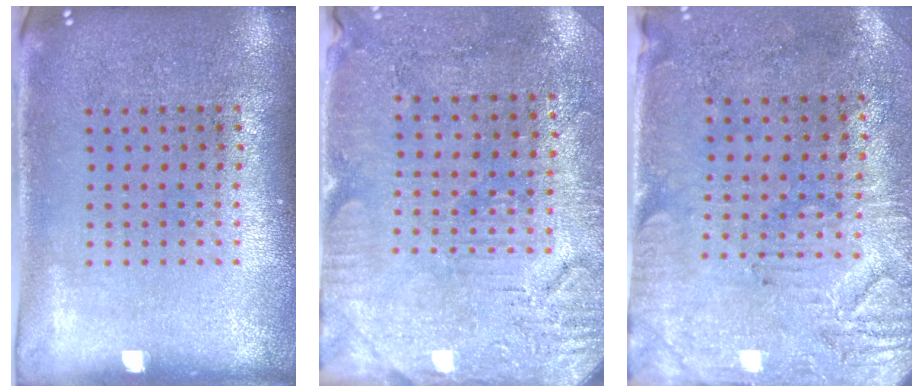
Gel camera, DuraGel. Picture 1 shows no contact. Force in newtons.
{"total": 3.1, "press": 2.8, "slide": 1.3}
{"total": 3.0, "press": 2.5, "slide": 1.6}